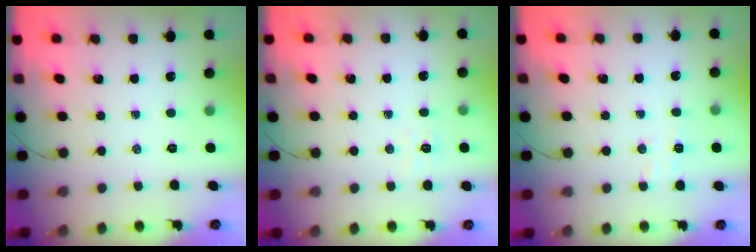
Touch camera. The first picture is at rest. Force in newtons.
{"total": 2.7, "press": 2.5, "slide": 0.8}
{"total": 4.8, "press": 4.7, "slide": 1.0}